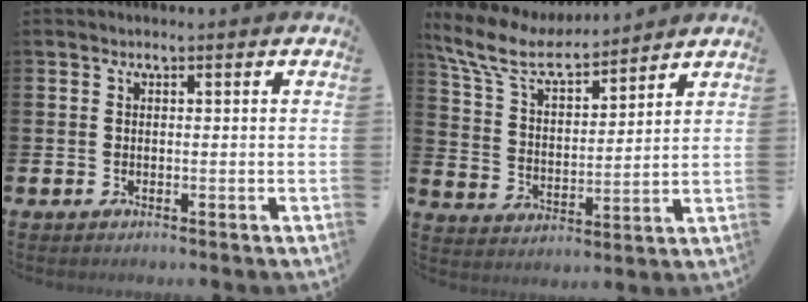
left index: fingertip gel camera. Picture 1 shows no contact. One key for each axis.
{"total": 8.7, "fx": 7.7, "fy": 2.6, "fz": 3.1, "tx": -0.096, "ty": -0.047, "tz": 0.138}